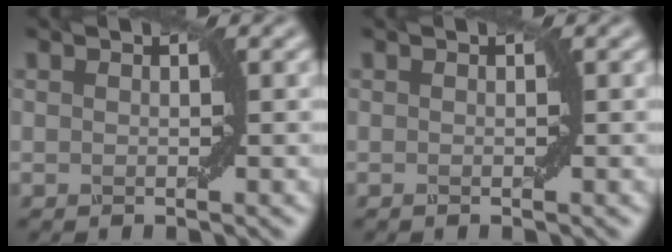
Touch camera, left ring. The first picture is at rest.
{"total": 0.0}